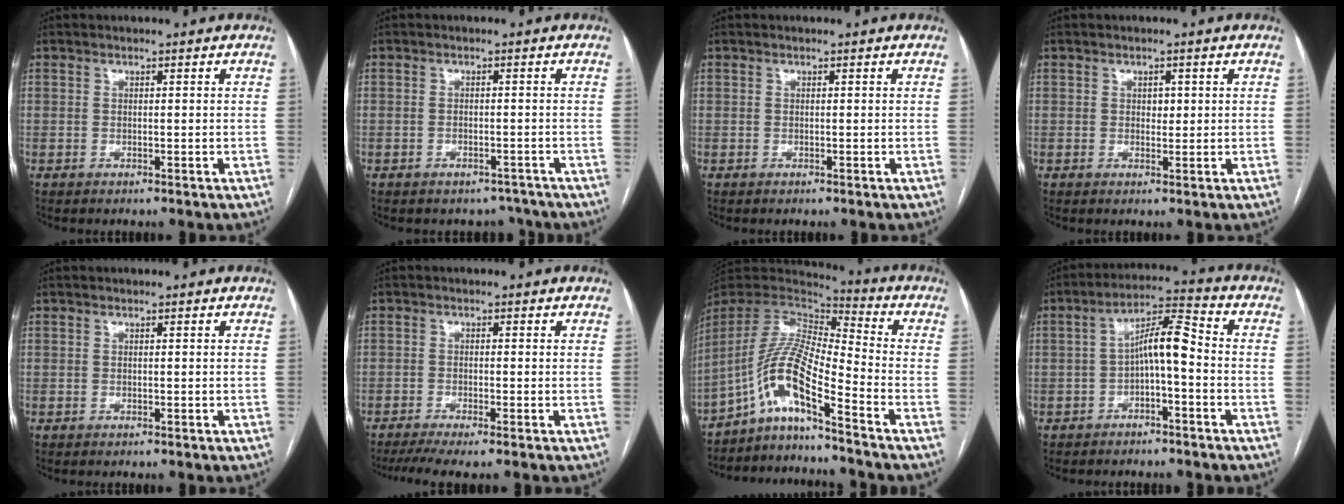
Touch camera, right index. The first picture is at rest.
{"total": 3.3, "force": [-2.9, 1.6, -0.1], "torque": [0.009, 0.008, -0.035]}
{"total": 0.0}
{"total": 1.4, "force": [0.4, 1.0, 1.0], "torque": [-0.009, 0.000, 0.005]}
{"total": 0.0}
{"total": 5.2, "force": [-3.7, 0.0, 3.6], "torque": [-0.058, -0.008, -0.063]}
{"total": 11.5, "force": [-7.6, 0.2, 8.6], "torque": [-0.174, 0.012, -0.144]}
{"total": 7.1, "force": [-1.3, 1.4, 6.8], "torque": [-0.120, 0.030, -0.025]}